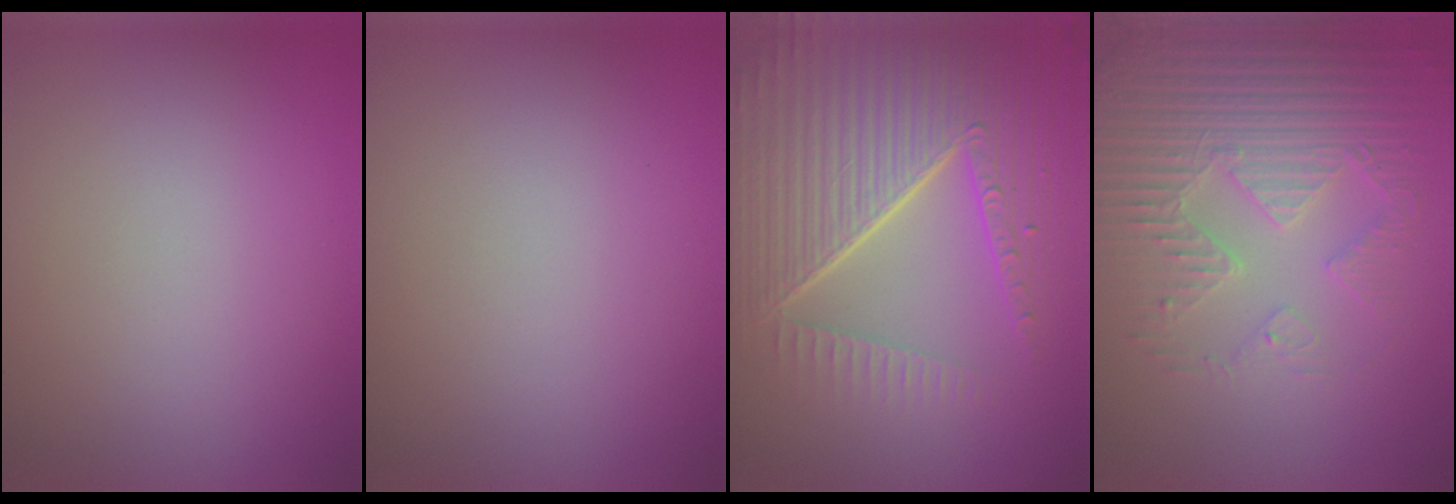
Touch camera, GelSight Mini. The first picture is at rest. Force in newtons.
{"total": 0.0}
{"total": 8.8, "press": 6.1, "slide": 6.4}
{"total": 4.6, "press": 4.4, "slide": 1.1}